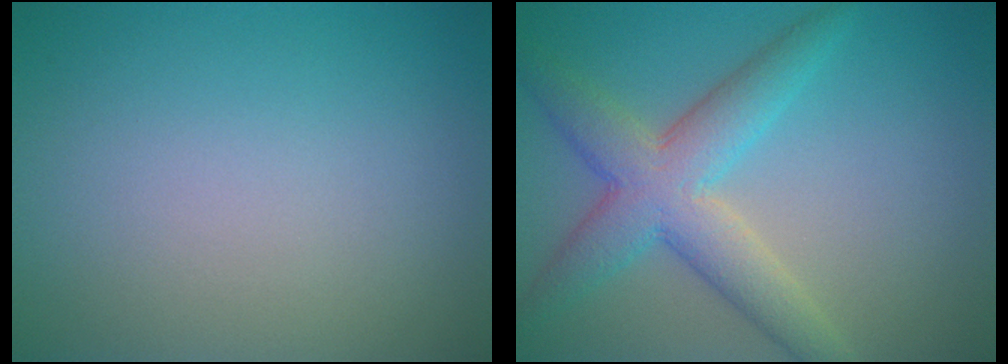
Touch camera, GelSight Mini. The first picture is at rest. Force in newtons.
{"total": 5.8, "press": 5.8, "slide": 0.0}